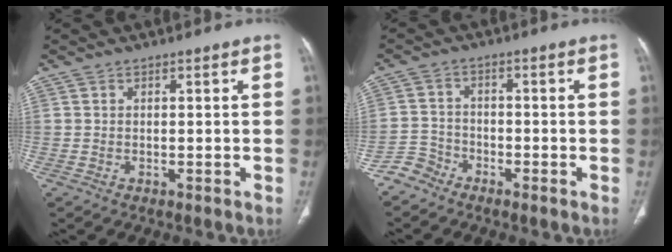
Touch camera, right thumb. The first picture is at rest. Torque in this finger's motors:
{"motor_torque": [-0.19, -0.30, -0.26, 0.00, 0.02]}